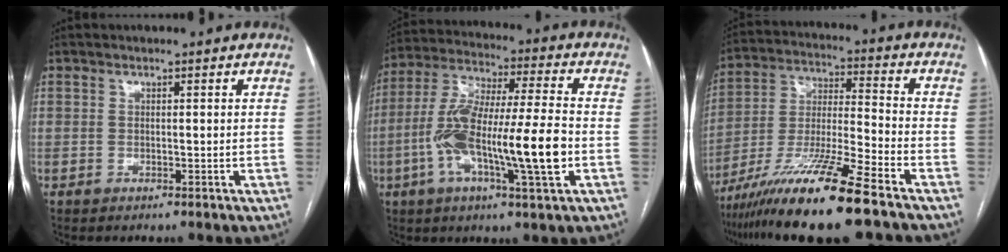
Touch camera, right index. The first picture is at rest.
{"total": 17.7, "force": [-4.3, 1.6, 17.2], "torque": [-0.328, 0.000, -0.077]}
{"total": 16.8, "force": [-11.7, -0.5, 12.0], "torque": [-0.245, -0.036, -0.215]}